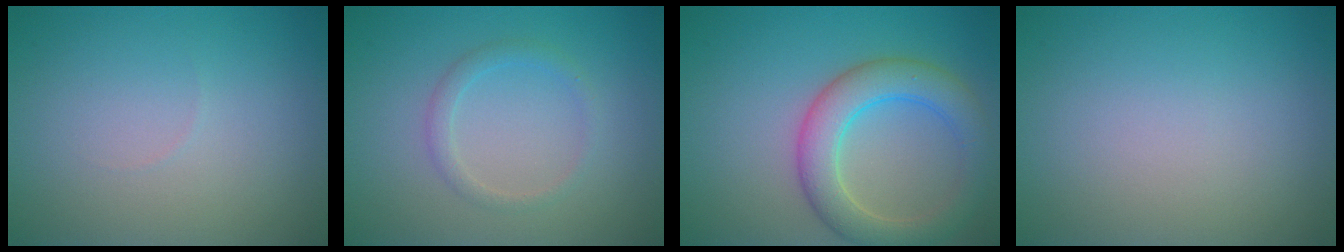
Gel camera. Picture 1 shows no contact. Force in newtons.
{"total": 1.5, "press": 1.5, "slide": 0.1}
{"total": 5.4, "press": 5.3, "slide": 0.3}
{"total": 0.0}